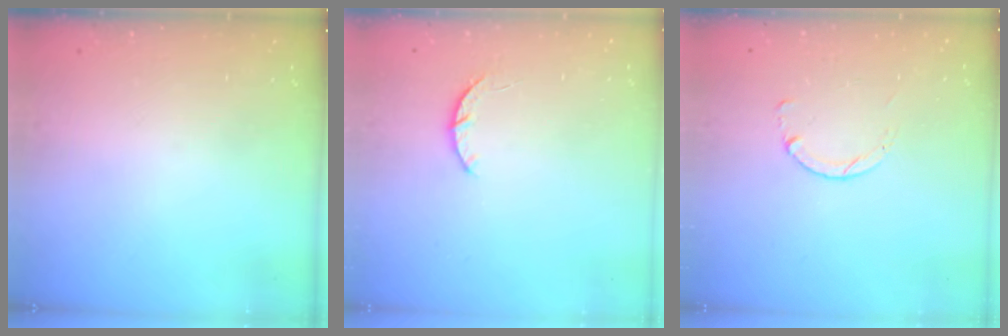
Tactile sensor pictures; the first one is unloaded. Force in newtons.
{"total": 2.9, "press": 2.8, "slide": 0.5}
{"total": 1.8, "press": 1.8, "slide": 0.2}